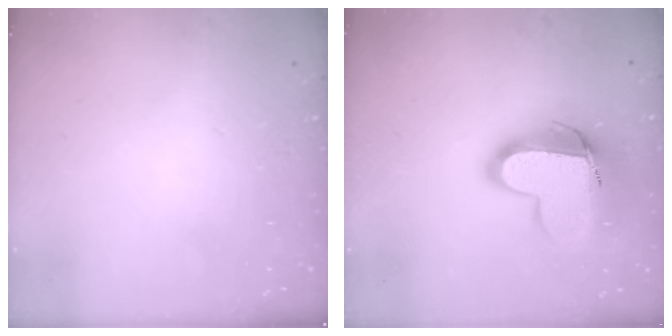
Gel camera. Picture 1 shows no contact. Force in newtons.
{"total": 14.3, "press": 14.3, "slide": 1.2}